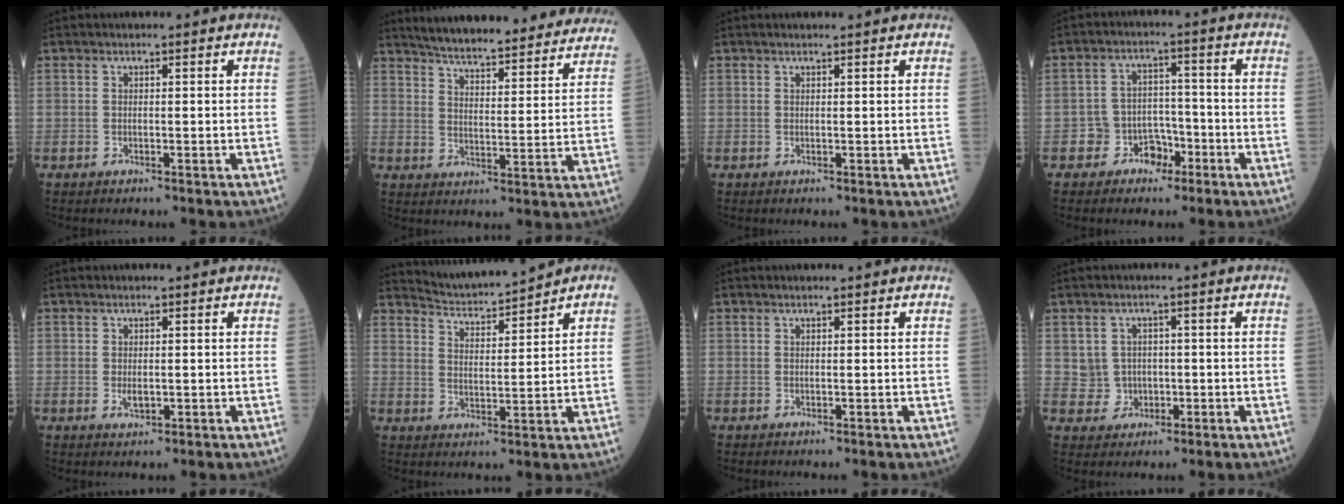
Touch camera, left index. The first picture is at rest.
{"total": 27.1, "force": [24.8, 3.9, 10.1], "torque": [-0.149, -0.037, 0.311]}
{"total": 1.4, "force": [1.3, -0.2, 0.7], "torque": [-0.006, 0.011, 0.023]}
{"total": 4.8, "force": [-2.7, 3.9, 0.8], "torque": [-0.003, 0.019, -0.043]}
{"total": 1.3, "force": [0.0, 0.7, 1.1], "torque": [-0.022, -0.003, 0.003]}
{"total": 6.5, "force": [6.5, -0.3, 0.8], "torque": [-0.026, 0.008, 0.126]}
{"total": 0.6, "force": [0.5, 0.0, 0.2], "torque": [-0.004, 0.004, 0.010]}
{"total": 3.4, "force": [-0.1, 3.4, 0.2], "torque": [0.003, 0.009, 0.002]}